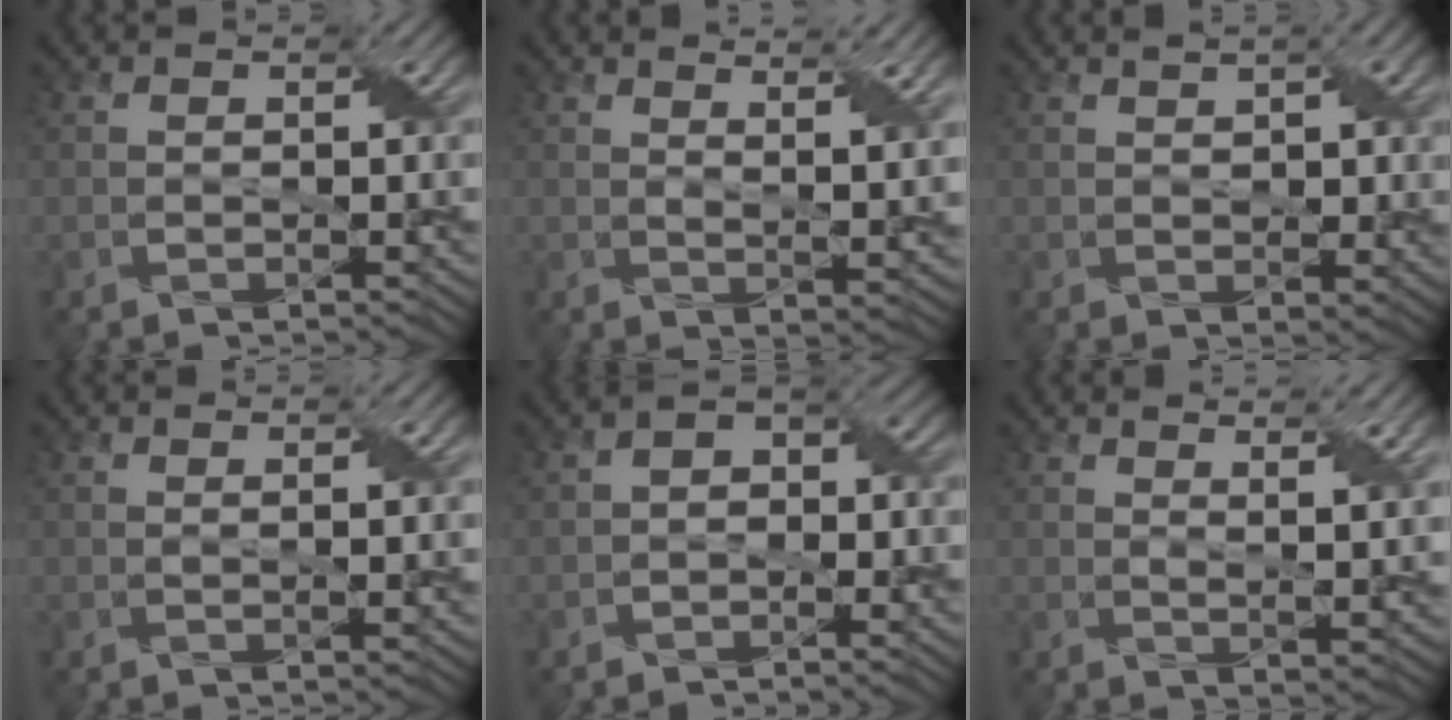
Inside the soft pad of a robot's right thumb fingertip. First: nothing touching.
{"total": 4.9, "force": [3.4, 0.8, 3.4], "torque": [-0.066, -0.005, 0.062]}
{"total": 3.1, "force": [1.4, 1.7, 2.2], "torque": [-0.039, -0.003, 0.031]}
{"total": 1.2, "force": [0.6, 0.0, 1.0], "torque": [-0.022, 0.003, 0.010]}
{"total": 3.5, "force": [-1.2, 2.4, 2.2], "torque": [-0.033, 0.004, -0.029]}
{"total": 4.6, "force": [3.0, 0.7, 3.4], "torque": [-0.069, -0.002, 0.056]}